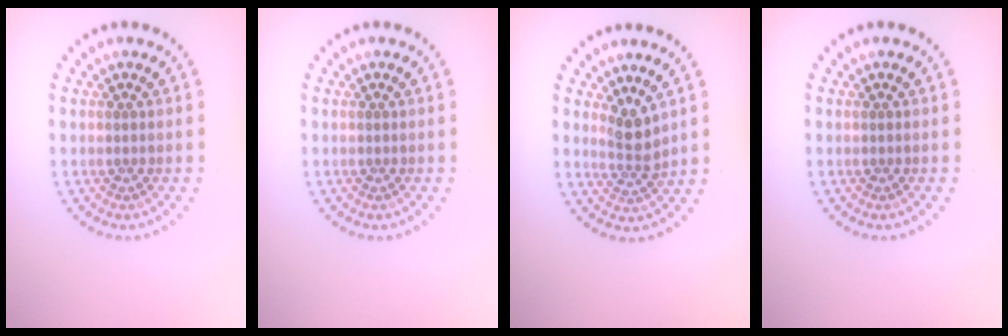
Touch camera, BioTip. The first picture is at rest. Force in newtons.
{"total": 0.0}
{"total": 2.4, "press": 1.9, "slide": 1.5}
{"total": 0.0}